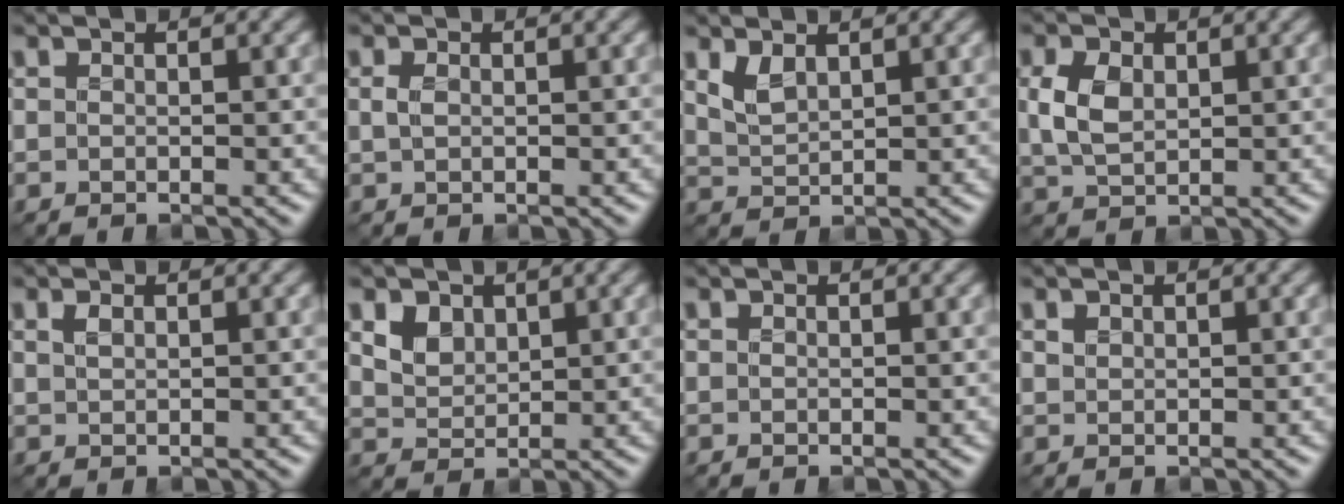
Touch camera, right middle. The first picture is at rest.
{"total": 0.8, "force": [-0.1, 0.5, 0.6], "torque": [-0.019, -0.002, 0.001]}
{"total": 1.9, "force": [1.0, 0.9, 1.3], "torque": [-0.036, -0.005, 0.026]}
{"total": 3.3, "force": [0.5, 2.3, 2.4], "torque": [-0.062, 0.001, 0.013]}
{"total": 0.6, "force": [0.2, 0.3, 0.5], "torque": [-0.015, 0.000, 0.007]}
{"total": 2.3, "force": [1.0, 1.7, 1.1], "torque": [-0.031, -0.010, 0.019]}
{"total": 0.0}
{"total": 0.6, "force": [0.4, 0.4, 0.2], "torque": [-0.009, -0.002, 0.011]}